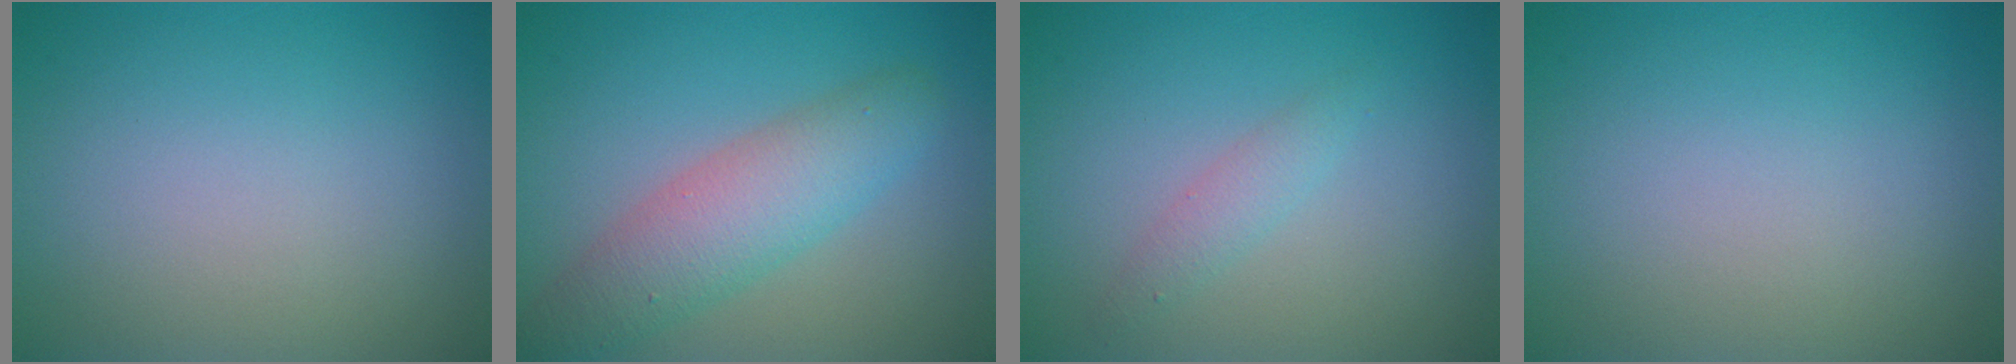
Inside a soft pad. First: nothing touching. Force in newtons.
{"total": 5.3, "press": 5.3, "slide": 0.1}
{"total": 1.5, "press": 1.5, "slide": 0.0}
{"total": 0.0}